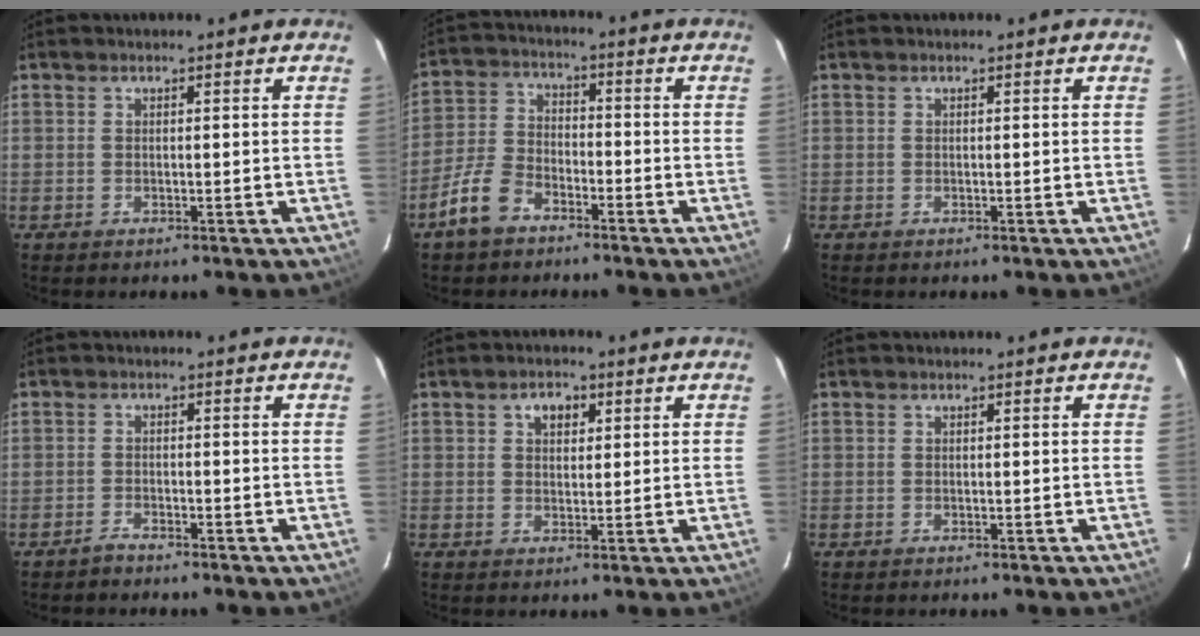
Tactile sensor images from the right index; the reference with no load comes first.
{"total": 8.2, "force": [-5.6, 4.5, 4.0], "torque": [-0.096, 0.011, -0.111]}
{"total": 0.0}
{"total": 1.6, "force": [-1.5, 0.3, 0.2], "torque": [-0.010, 0.001, -0.030]}
{"total": 3.6, "force": [1.5, 2.4, 2.1], "torque": [-0.030, 0.012, 0.026]}
{"total": 0.0}